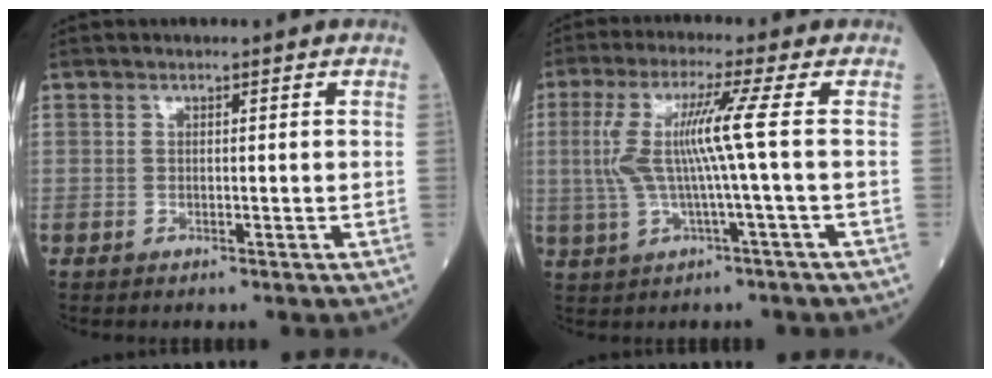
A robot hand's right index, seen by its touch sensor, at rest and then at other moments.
{"total": 8.1, "force": [0.3, -1.2, 8.0], "torque": [-0.172, 0.011, 0.010]}